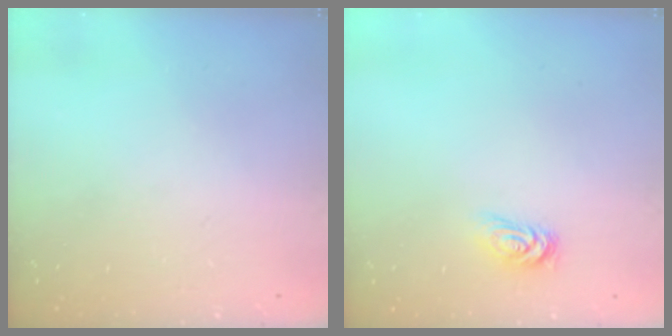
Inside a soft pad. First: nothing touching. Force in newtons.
{"total": 3.4, "press": 3.4, "slide": 0.5}